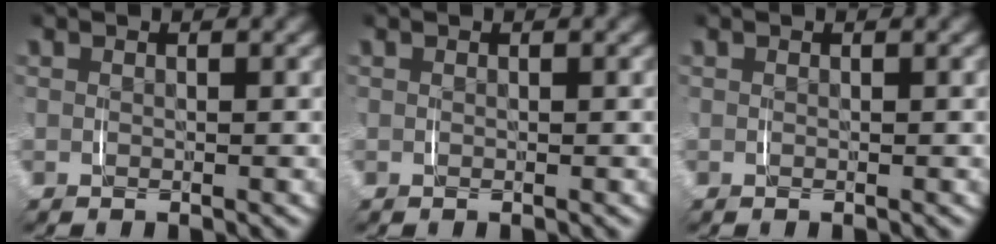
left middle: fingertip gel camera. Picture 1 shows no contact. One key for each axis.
{"total": 0.0}
{"total": 0.0}